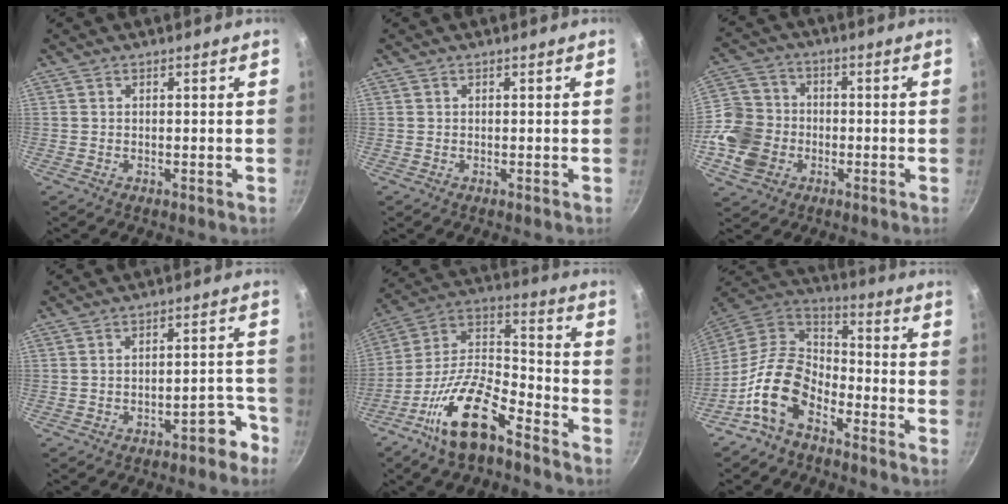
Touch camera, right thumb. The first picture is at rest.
{"total": 0.0}
{"total": 12.3, "force": [-3.5, 10.3, 5.6], "torque": [-0.092, 0.029, -0.079]}
{"total": 6.0, "force": [-4.0, 2.6, 3.6], "torque": [-0.017, 0.060, -0.038]}
{"total": 17.9, "force": [-10.9, 7.0, 12.4], "torque": [-0.217, 0.084, -0.218]}
{"total": 14.0, "force": [-7.6, 8.4, 8.2], "torque": [-0.135, 0.069, -0.168]}